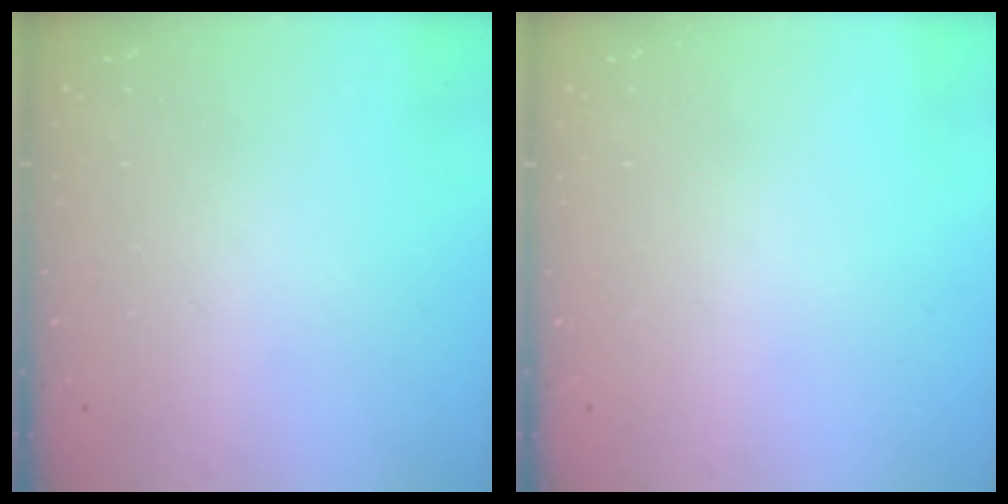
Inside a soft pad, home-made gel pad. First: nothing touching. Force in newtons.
{"total": 0.0}